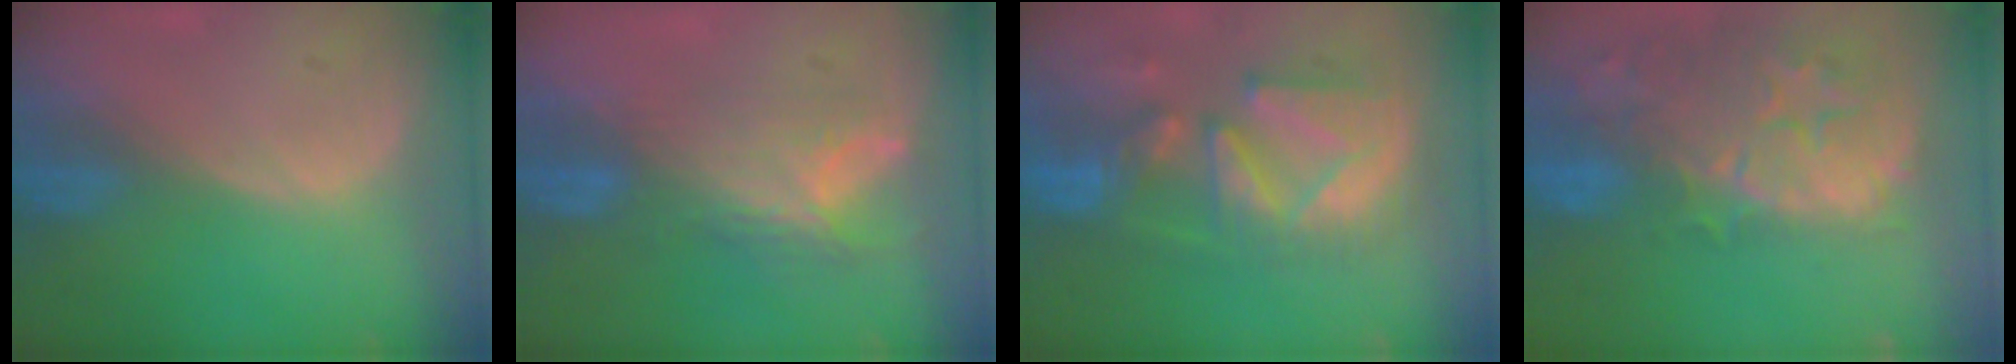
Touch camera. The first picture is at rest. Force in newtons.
{"total": 8.0, "press": 6.6, "slide": 4.5}
{"total": 11.5, "press": 10.8, "slide": 4.1}
{"total": 14.8, "press": 11.8, "slide": 9.0}